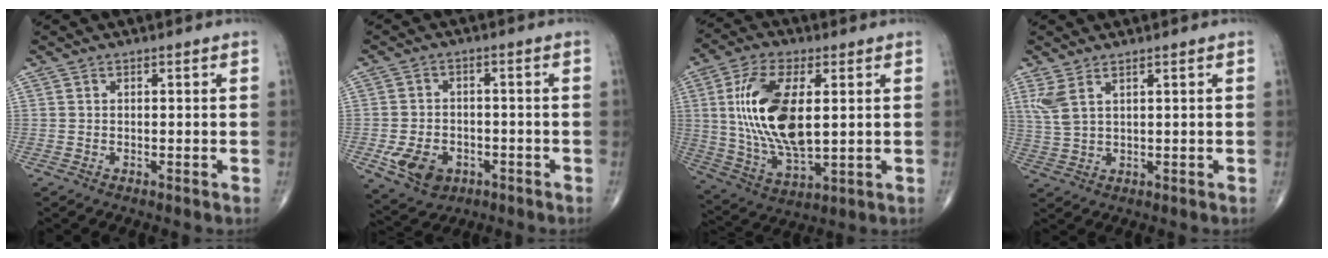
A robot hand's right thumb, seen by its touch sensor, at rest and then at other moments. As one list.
[{"total": 8.2, "force": [-3.1, 6.0, 4.6], "torque": [-0.075, 0.015, -0.042]}, {"total": 18.0, "force": [2.7, 8.3, 15.8], "torque": [-0.308, -0.015, 0.058]}, {"total": 4.6, "force": [2.5, 1.5, 3.5], "torque": [-0.090, -0.007, 0.062]}]